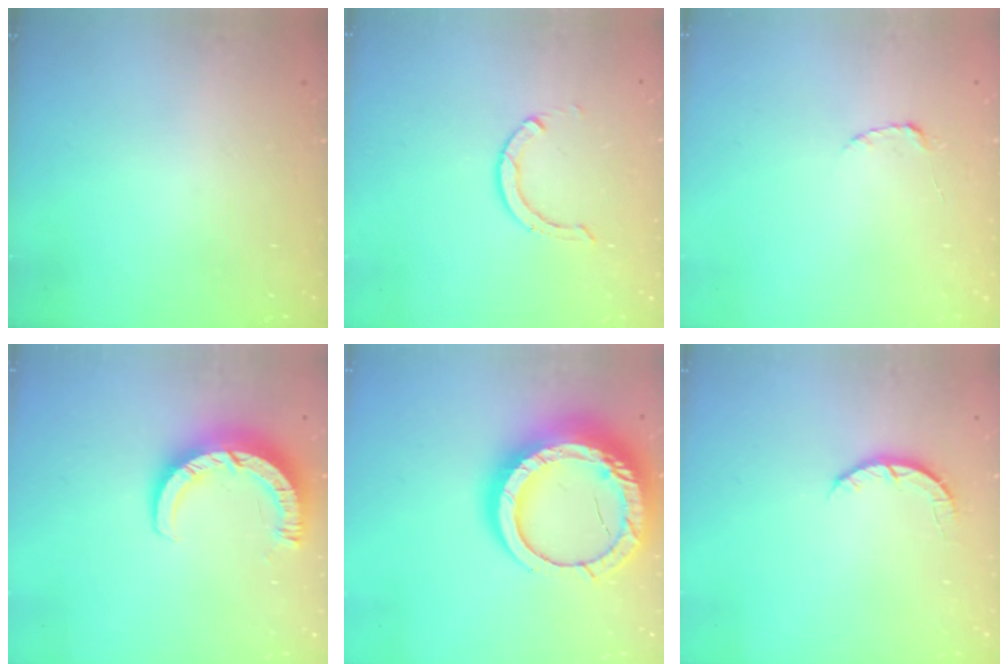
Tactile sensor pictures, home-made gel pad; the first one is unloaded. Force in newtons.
{"total": 2.9, "press": 2.9, "slide": 0.4}
{"total": 2.2, "press": 2.2, "slide": 0.3}
{"total": 9.4, "press": 9.4, "slide": 1.0}
{"total": 22.8, "press": 22.7, "slide": 2.3}
{"total": 2.7, "press": 2.7, "slide": 0.4}